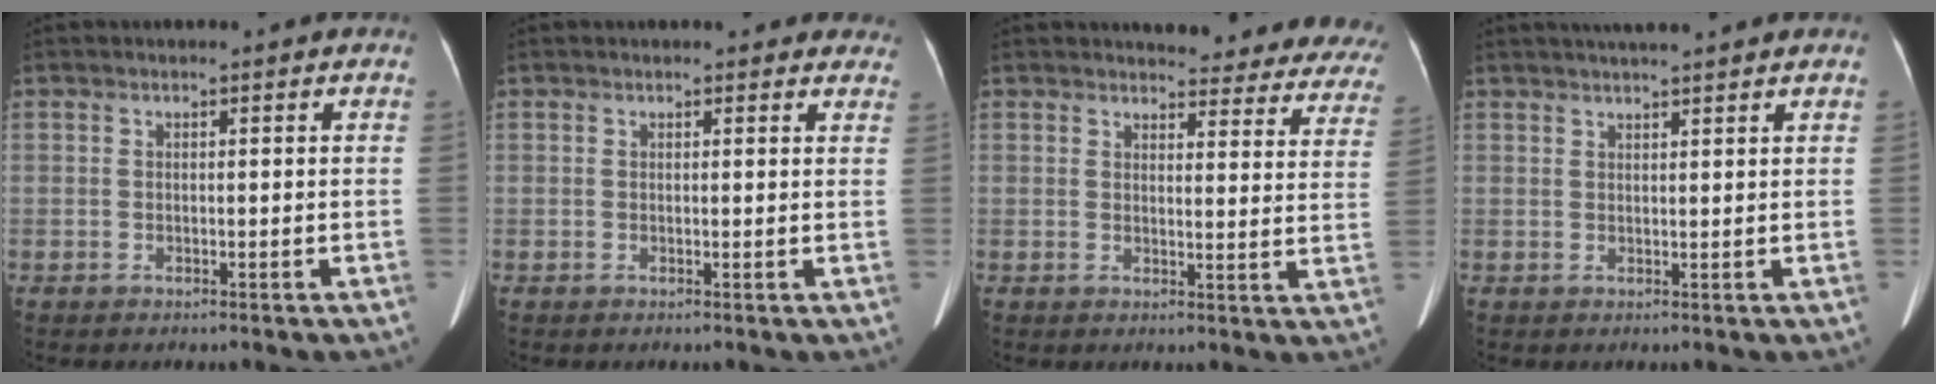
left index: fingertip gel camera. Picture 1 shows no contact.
{"total": 6.1, "force": [5.4, 2.1, 1.7], "torque": [0.000, 0.001, 0.042]}
{"total": 21.1, "force": [20.1, 4.6, 4.5], "torque": [-0.026, -0.087, 0.201]}
{"total": 6.8, "force": [5.9, 0.1, 3.3], "torque": [-0.052, 0.030, 0.082]}